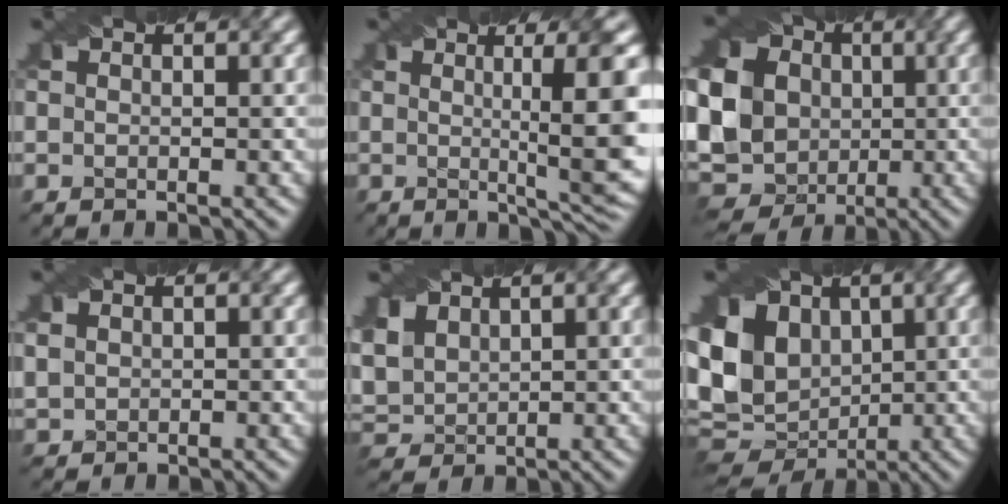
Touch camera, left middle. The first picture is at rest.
{"total": 9.8, "force": [0.9, 1.9, 9.6], "torque": [-0.113, 0.003, 0.018]}
{"total": 17.6, "force": [0.9, 15.4, 8.4], "torque": [-0.187, 0.004, -0.010]}
{"total": 1.6, "force": [0.6, 1.4, 0.7], "torque": [-0.016, 0.000, 0.015]}
{"total": 4.4, "force": [2.1, 3.1, 2.3], "torque": [-0.063, 0.003, 0.042]}
{"total": 13.3, "force": [1.1, 10.5, 8.0], "torque": [-0.157, 0.009, 0.028]}